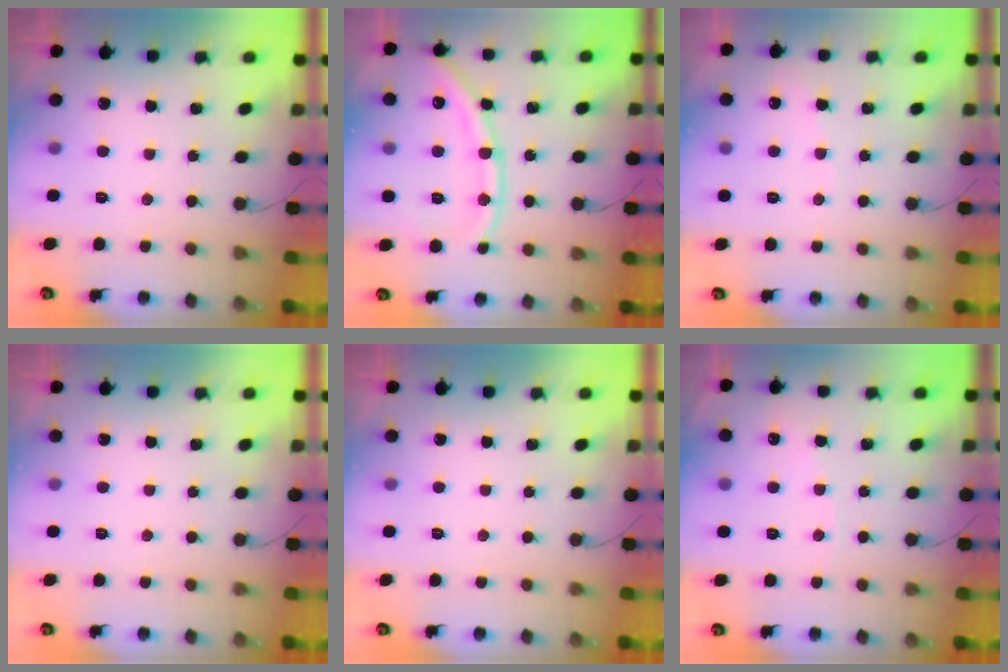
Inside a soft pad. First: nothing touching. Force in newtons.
{"total": 13.4, "press": 13.3, "slide": 1.9}
{"total": 2.7, "press": 2.6, "slide": 0.4}
{"total": 0.0}
{"total": 0.0}
{"total": 3.7, "press": 3.7, "slide": 0.6}